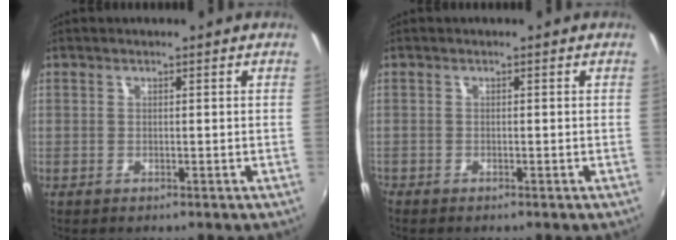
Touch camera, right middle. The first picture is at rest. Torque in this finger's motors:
{"motor_torque": [1.06, -1.08, 0.49, 0.17]}